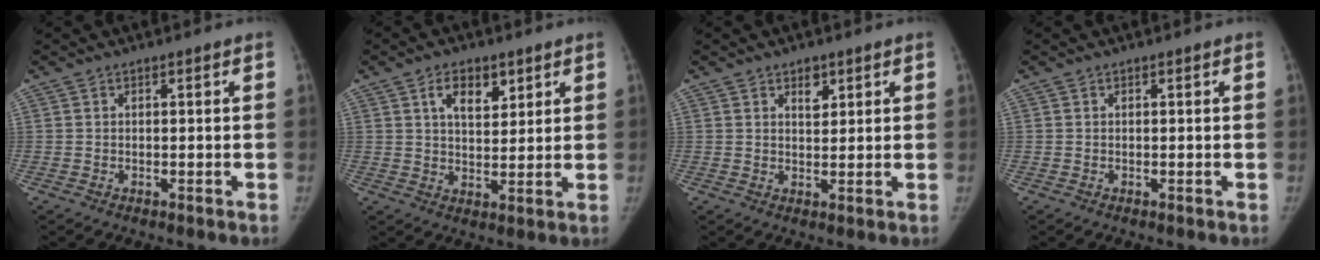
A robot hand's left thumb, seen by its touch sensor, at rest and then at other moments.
{"total": 6.7, "force": [3.4, 3.9, 4.4], "torque": [-0.047, -0.020, 0.055]}
{"total": 3.0, "force": [1.7, 1.8, 1.6], "torque": [-0.008, -0.011, 0.028]}
{"total": 0.0}